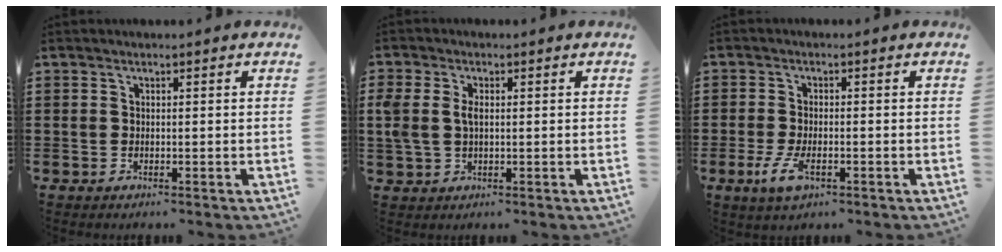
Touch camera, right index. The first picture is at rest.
{"total": 3.4, "force": [0.3, 1.9, 2.8], "torque": [-0.073, 0.003, 0.000]}
{"total": 4.3, "force": [-1.6, 1.7, 3.5], "torque": [-0.088, -0.010, -0.035]}